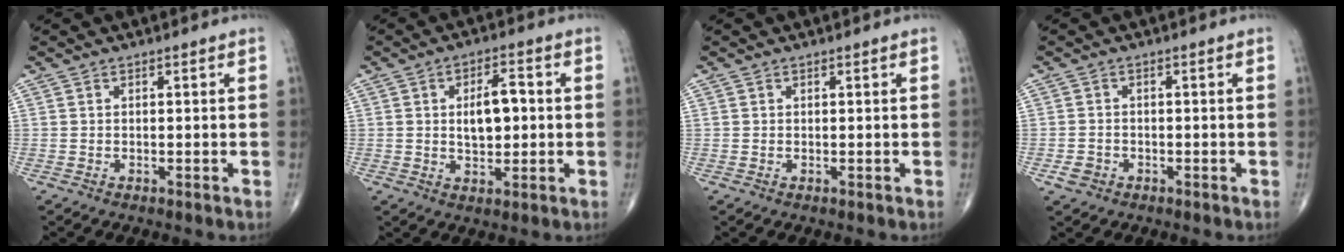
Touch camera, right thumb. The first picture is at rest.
{"total": 7.1, "force": [0.5, 3.7, 6.1], "torque": [-0.084, 0.008, 0.008]}
{"total": 0.0}
{"total": 2.1, "force": [-1.0, 1.7, 0.7], "torque": [-0.008, 0.008, -0.016]}